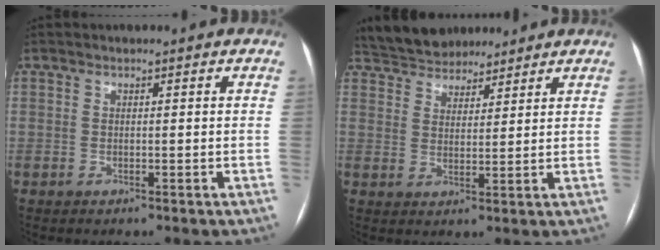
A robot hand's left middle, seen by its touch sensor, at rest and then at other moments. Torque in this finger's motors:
{"motor_torque": [0.28, -0.33, 0.00, 0.00]}